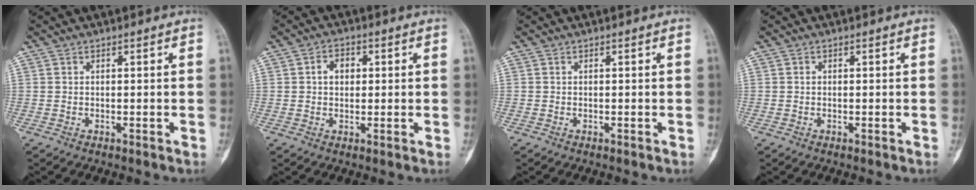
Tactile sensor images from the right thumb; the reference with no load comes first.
{"total": 4.1, "force": [0.8, 3.1, 2.6], "torque": [-0.030, 0.008, 0.010]}
{"total": 0.0}
{"total": 0.5, "force": [0.0, 0.5, 0.2], "torque": [0.000, 0.003, 0.000]}